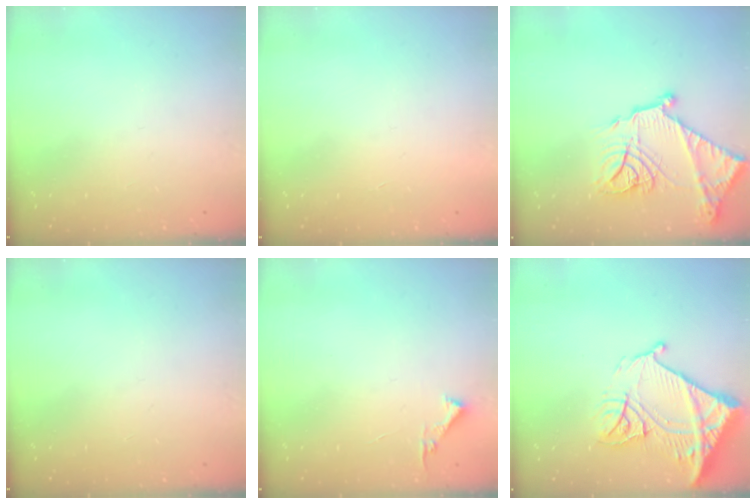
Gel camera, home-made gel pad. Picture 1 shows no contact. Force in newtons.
{"total": 1.5, "press": 1.5, "slide": 0.1}
{"total": 20.7, "press": 20.6, "slide": 2.0}
{"total": 0.0}
{"total": 3.4, "press": 3.4, "slide": 0.4}
{"total": 19.3, "press": 19.2, "slide": 2.2}